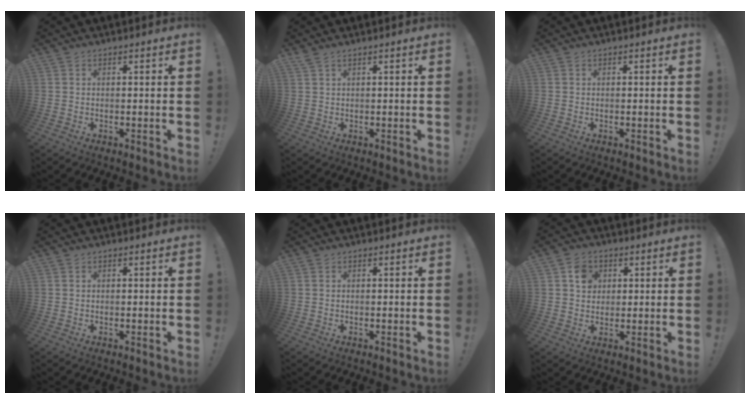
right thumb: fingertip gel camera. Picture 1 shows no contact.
{"total": 1.5, "force": [1.2, 0.1, 1.0], "torque": [-0.019, -0.002, 0.022]}
{"total": 0.0}
{"total": 0.0}
{"total": 0.0}
{"total": 6.2, "force": [2.2, 5.3, 2.2], "torque": [-0.018, -0.004, 0.037]}